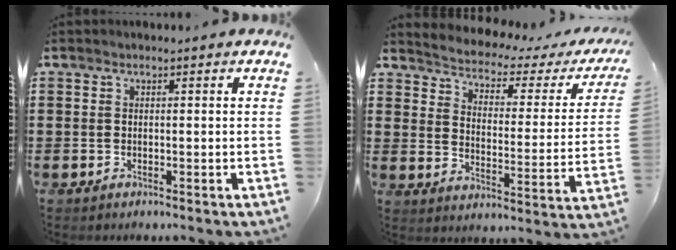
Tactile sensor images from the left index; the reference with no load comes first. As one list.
[{"total": 2.5, "force": [2.4, 0.6, 0.4], "torque": [-0.028, -0.027, 0.030]}]